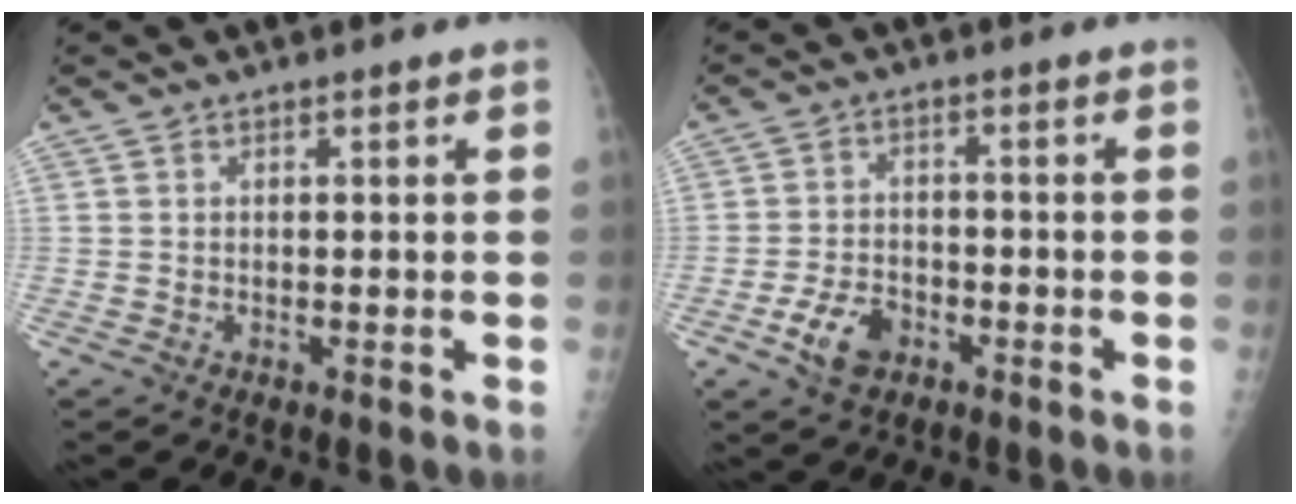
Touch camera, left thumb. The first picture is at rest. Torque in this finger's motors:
{"motor_torque": [0.18, 0.22, 0.59, 0.20, 0.05]}